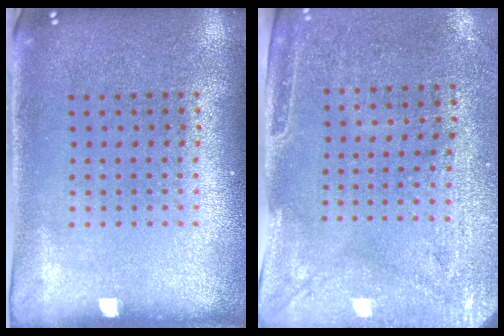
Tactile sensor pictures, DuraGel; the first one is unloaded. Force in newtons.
{"total": 3.0, "press": 2.4, "slide": 1.7}